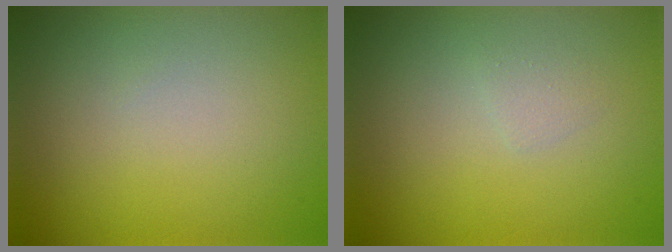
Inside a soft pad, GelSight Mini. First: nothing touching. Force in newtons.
{"total": 0.8, "press": 0.8, "slide": 0.0}